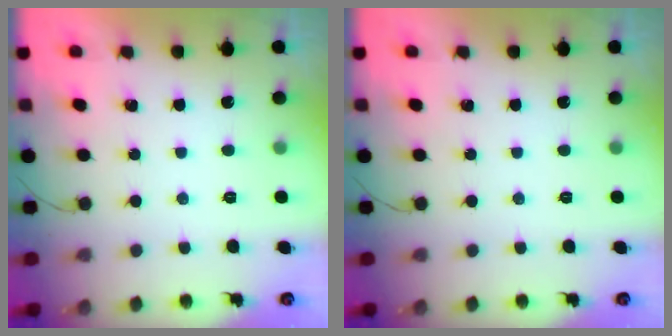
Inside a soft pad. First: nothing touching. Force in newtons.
{"total": 0.0}